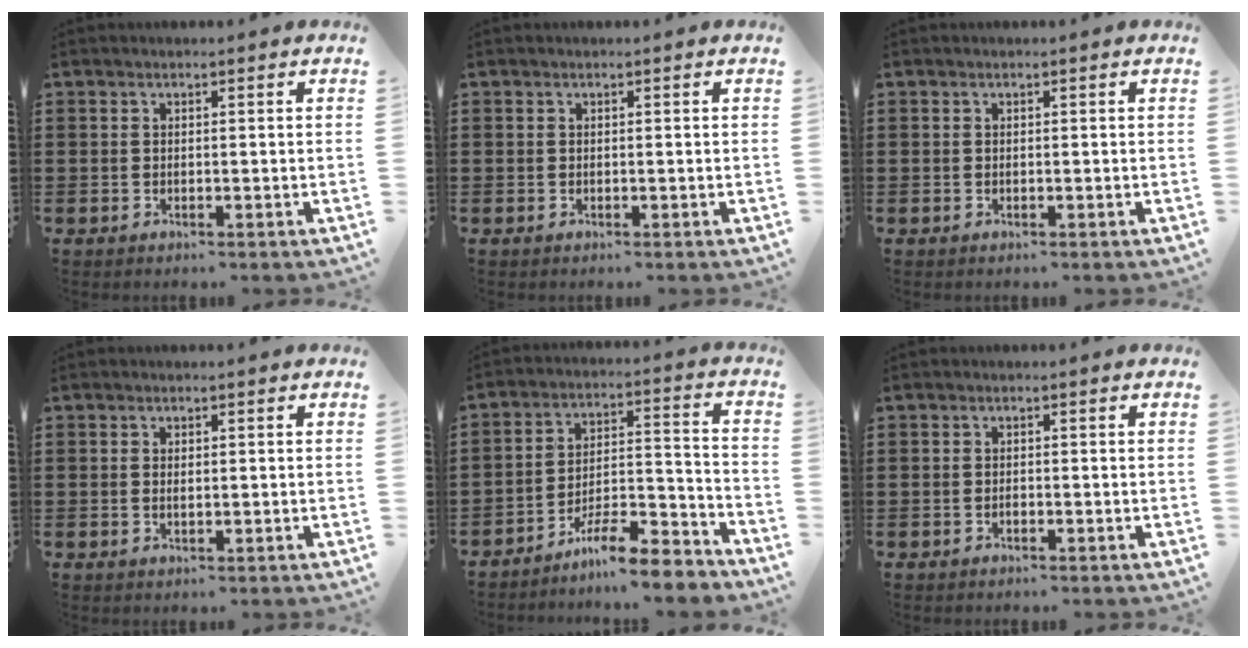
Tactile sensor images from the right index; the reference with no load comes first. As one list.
[{"total": 0.0}, {"total": 0.0}, {"total": 1.0, "force": [0.1, 0.5, 0.8], "torque": [-0.018, 0.003, 0.001]}, {"total": 9.0, "force": [-8.2, 0.9, 3.7], "torque": [-0.053, 0.022, -0.155]}, {"total": 0.6, "force": [-0.4, 0.3, 0.4], "torque": [-0.010, -0.003, -0.006]}]